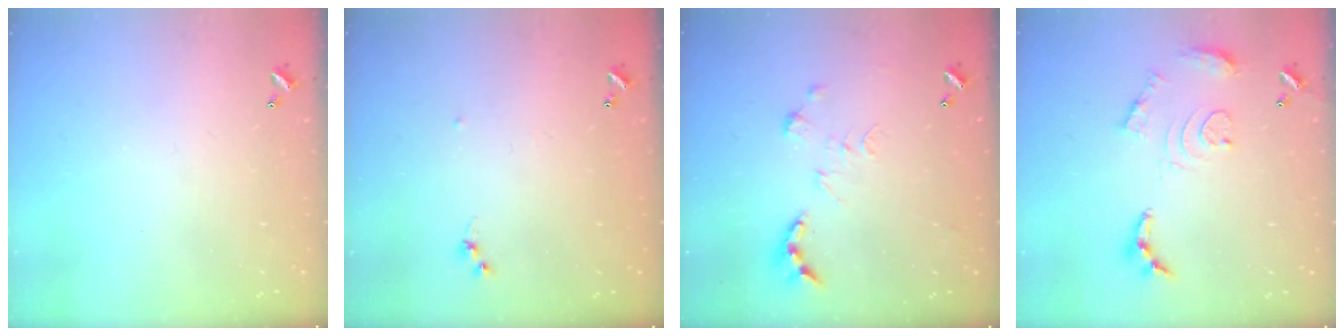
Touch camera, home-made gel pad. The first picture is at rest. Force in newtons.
{"total": 6.0, "press": 6.0, "slide": 0.7}
{"total": 0.0}
{"total": 12.6, "press": 12.5, "slide": 1.3}